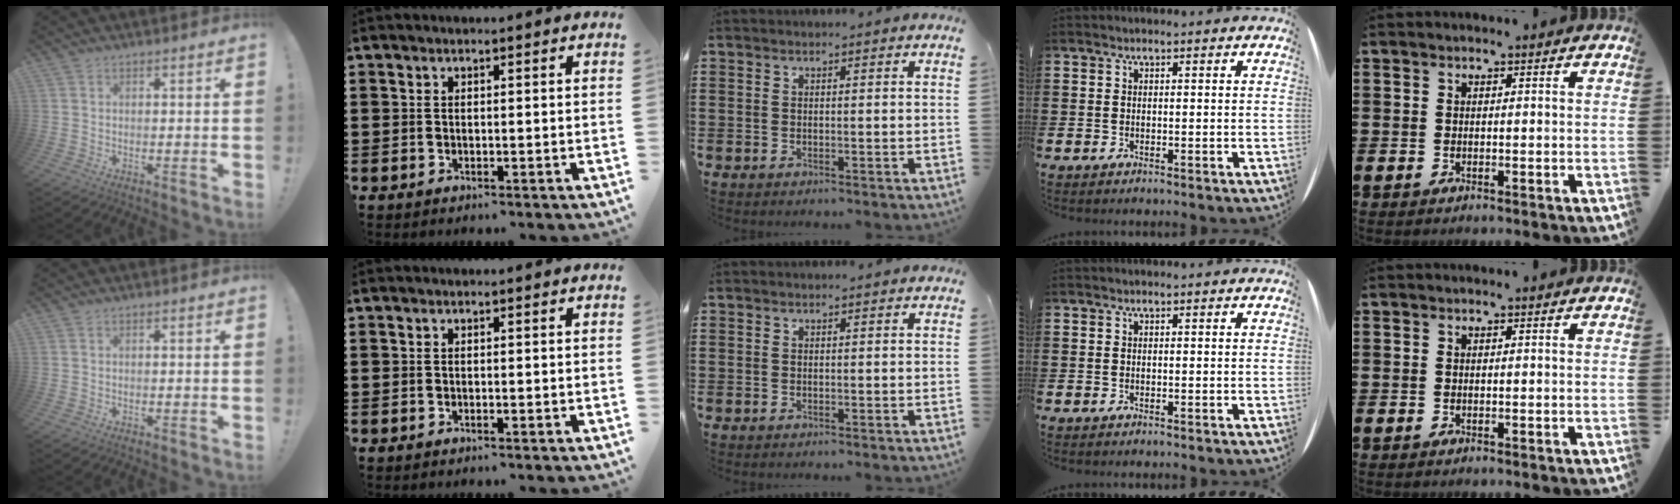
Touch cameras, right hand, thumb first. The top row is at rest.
{"thumb": {"total": 0.5, "force": [-0.5, 0.1, 0.2], "torque": [-0.006, 0.003, -0.009]}}